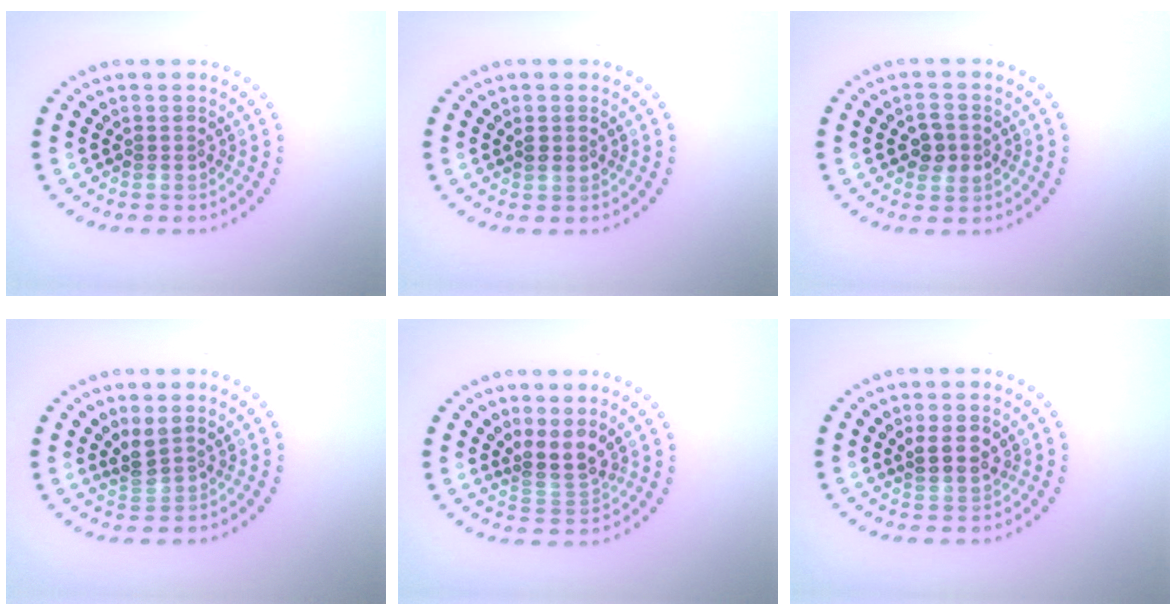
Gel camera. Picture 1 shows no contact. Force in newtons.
{"total": 0.6, "press": 0.5, "slide": 0.2}
{"total": 2.0, "press": 2.0, "slide": 0.1}
{"total": 2.0, "press": 1.5, "slide": 1.3}
{"total": 2.8, "press": 2.1, "slide": 1.8}
{"total": 2.3, "press": 2.1, "slide": 0.9}